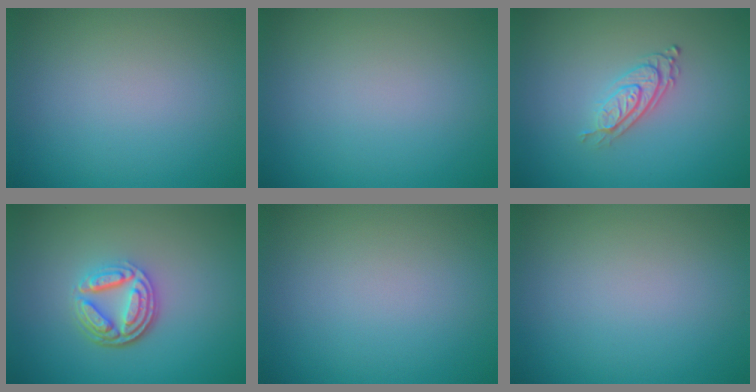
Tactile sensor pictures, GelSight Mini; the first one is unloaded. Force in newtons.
{"total": 0.0}
{"total": 2.8, "press": 2.0, "slide": 1.9}
{"total": 4.6, "press": 3.4, "slide": 3.1}
{"total": 0.0}
{"total": 0.0}